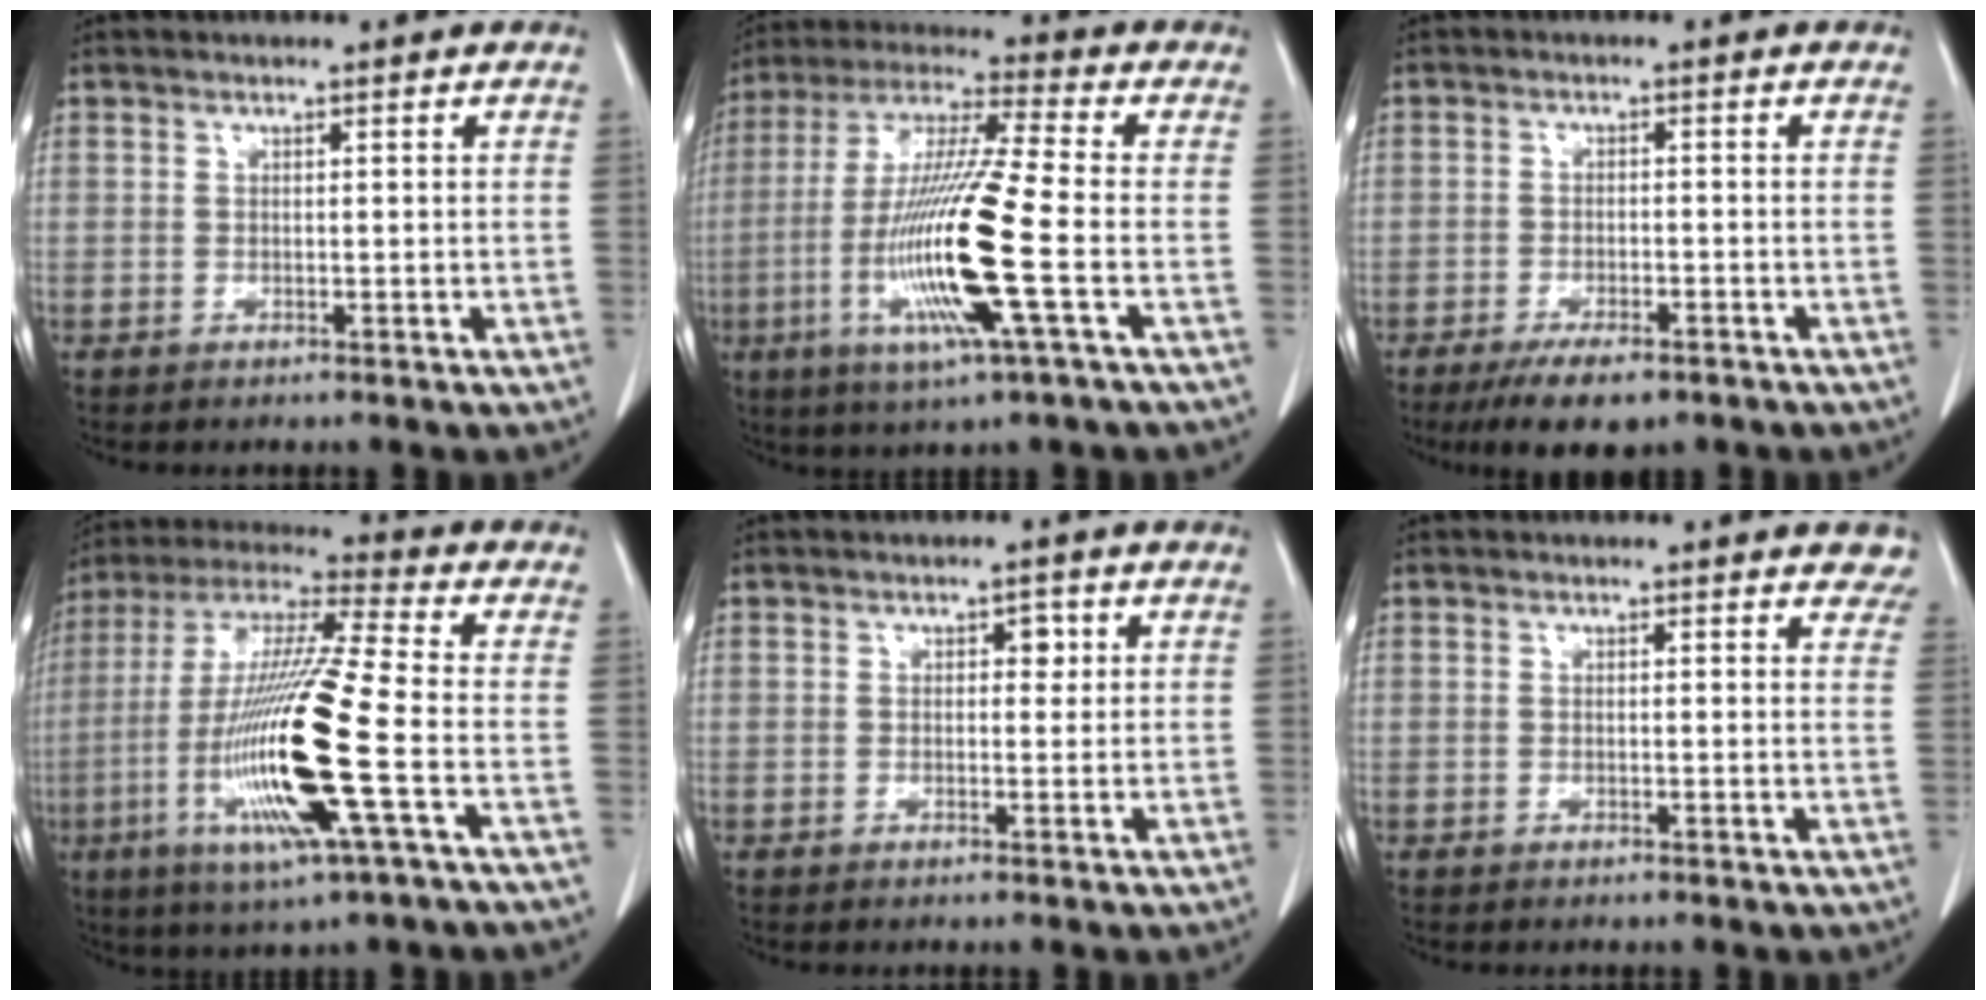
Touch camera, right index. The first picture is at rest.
{"total": 16.6, "force": [-4.3, -0.1, 16.1], "torque": [-0.333, -0.017, -0.090]}
{"total": 6.6, "force": [-4.8, 2.3, 4.0], "torque": [-0.063, -0.008, -0.076]}
{"total": 19.1, "force": [-5.1, 0.4, 18.4], "torque": [-0.388, -0.021, -0.104]}
{"total": 1.7, "force": [0.5, 1.1, 1.2], "torque": [-0.012, 0.005, 0.005]}
{"total": 4.7, "force": [4.2, 1.5, 1.4], "torque": [0.004, -0.009, 0.023]}